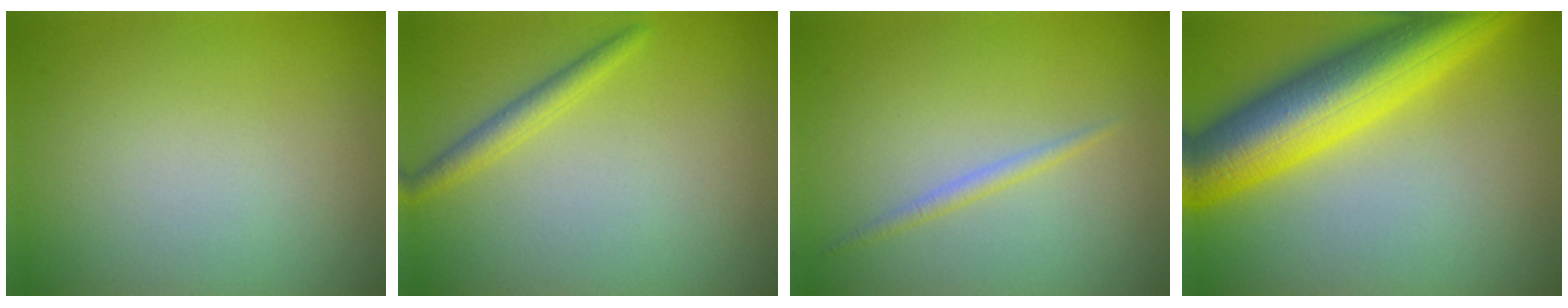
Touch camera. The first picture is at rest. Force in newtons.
{"total": 1.9, "press": 1.9, "slide": 0.1}
{"total": 1.1, "press": 1.1, "slide": 0.0}
{"total": 11.4, "press": 11.4, "slide": 0.5}